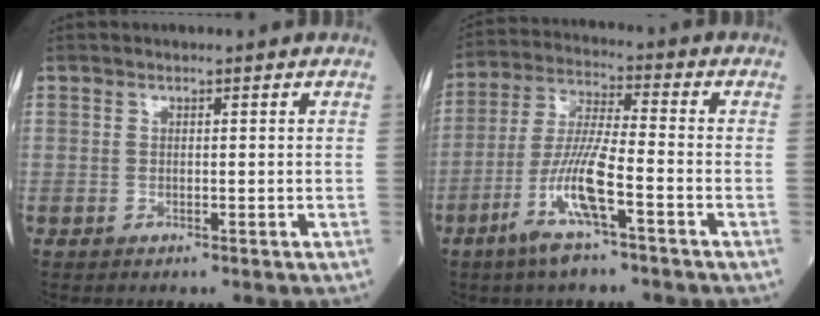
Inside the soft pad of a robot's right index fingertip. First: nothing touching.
{"total": 10.1, "force": [-4.8, 0.8, 8.9], "torque": [-0.183, -0.006, -0.094]}